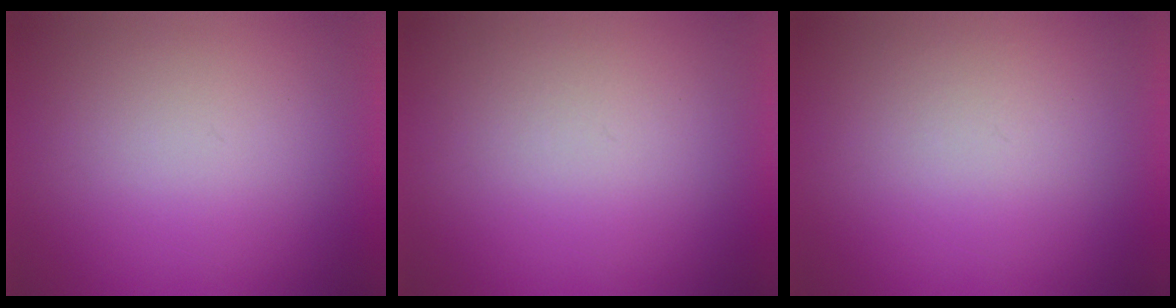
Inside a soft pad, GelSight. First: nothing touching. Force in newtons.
{"total": 1.2}
{"total": 1.3}